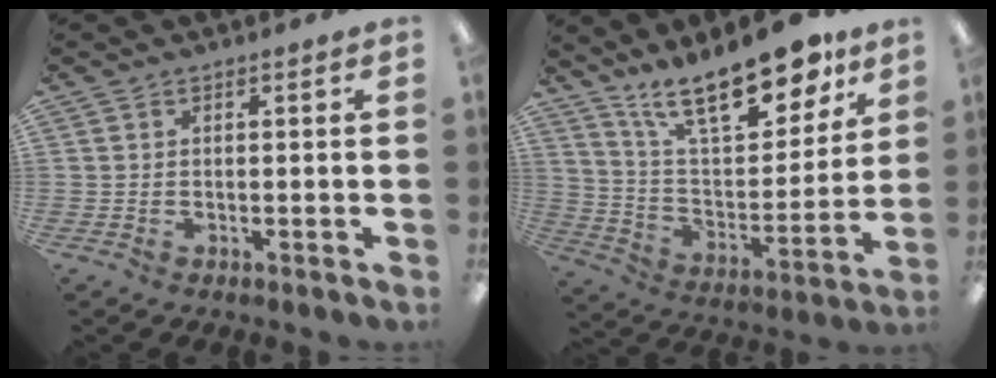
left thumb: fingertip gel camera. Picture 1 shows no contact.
{"total": 21.1, "force": [15.5, 8.0, 11.9], "torque": [-0.193, -0.099, 0.267]}